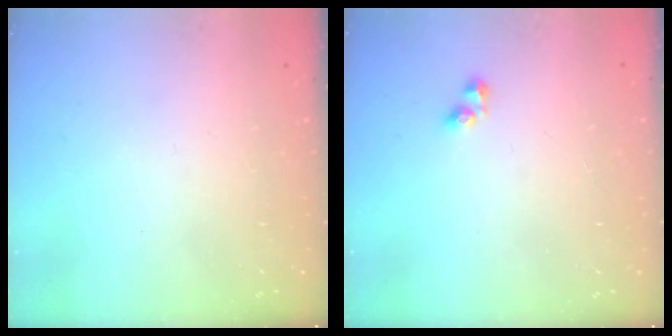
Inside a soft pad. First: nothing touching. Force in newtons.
{"total": 3.0, "press": 3.0, "slide": 0.5}